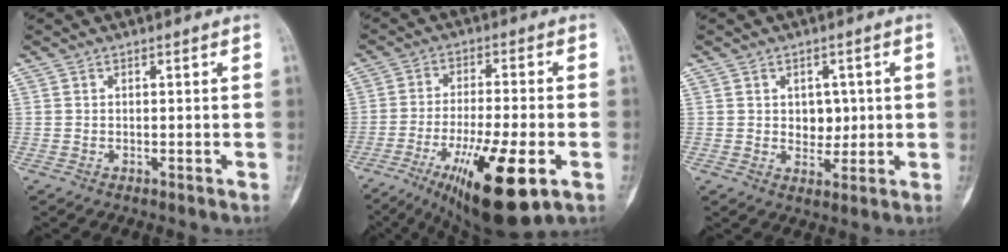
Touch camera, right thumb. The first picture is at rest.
{"total": 17.3, "force": [-7.3, 4.5, 15.1], "torque": [-0.251, -0.001, -0.110]}
{"total": 4.5, "force": [0.7, 3.5, 2.8], "torque": [-0.009, -0.004, 0.014]}